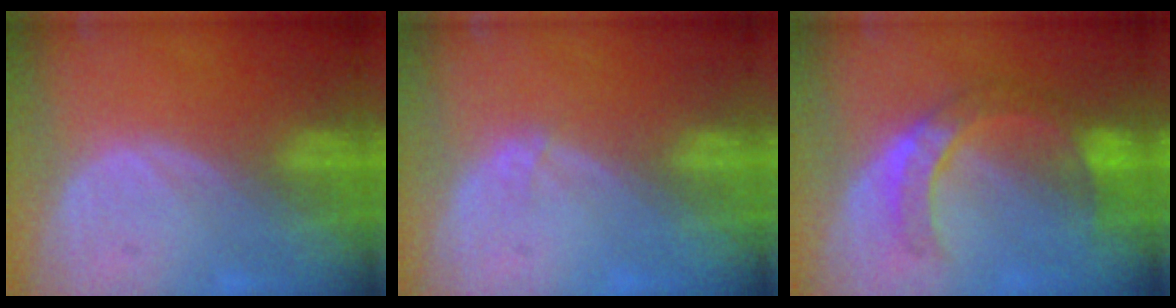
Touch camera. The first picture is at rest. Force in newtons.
{"total": 0.7, "press": 0.6, "slide": 0.3}
{"total": 7.0, "press": 6.9, "slide": 1.1}